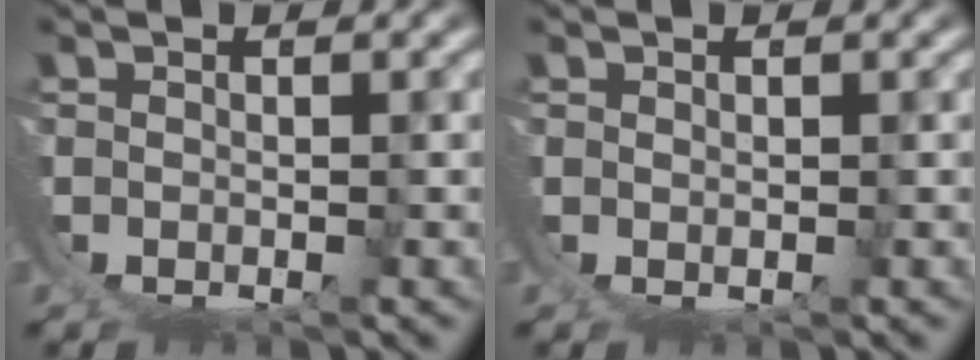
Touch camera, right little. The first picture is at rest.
{"total": 1.1, "force": [0.8, -0.8, 0.0], "torque": [0.001, 0.001, 0.014]}